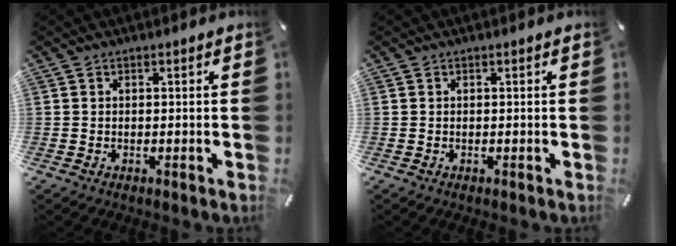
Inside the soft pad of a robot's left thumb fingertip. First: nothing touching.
{"total": 0.0}